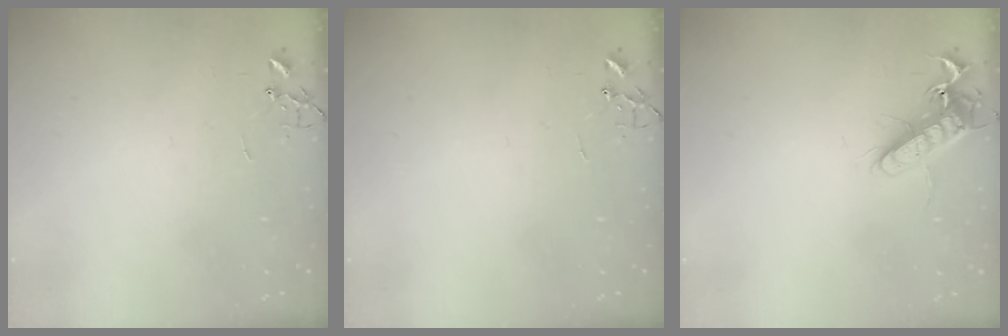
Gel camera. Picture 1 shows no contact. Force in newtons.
{"total": 0.0}
{"total": 13.3, "press": 13.2, "slide": 1.1}